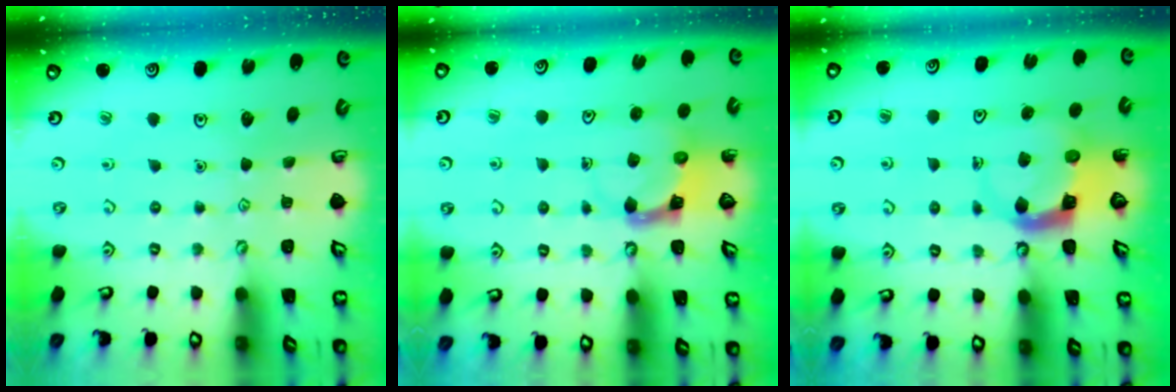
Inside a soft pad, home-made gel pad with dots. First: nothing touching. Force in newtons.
{"total": 4.0, "press": 3.9, "slide": 0.4}
{"total": 5.1, "press": 5.1, "slide": 0.5}